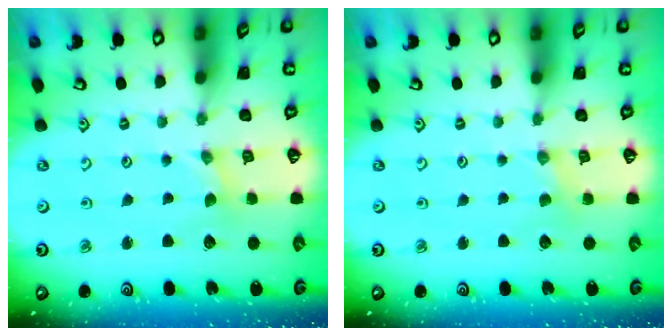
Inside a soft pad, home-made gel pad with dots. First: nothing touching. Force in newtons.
{"total": 1.1, "press": 1.0, "slide": 0.3}